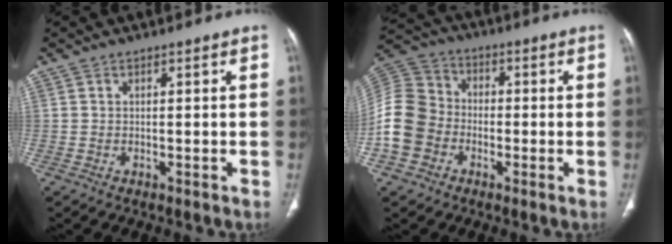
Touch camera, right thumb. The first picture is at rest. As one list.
[{"total": 12.5, "force": [-3.5, 10.6, 5.7], "torque": [-0.104, 0.038, -0.075]}]